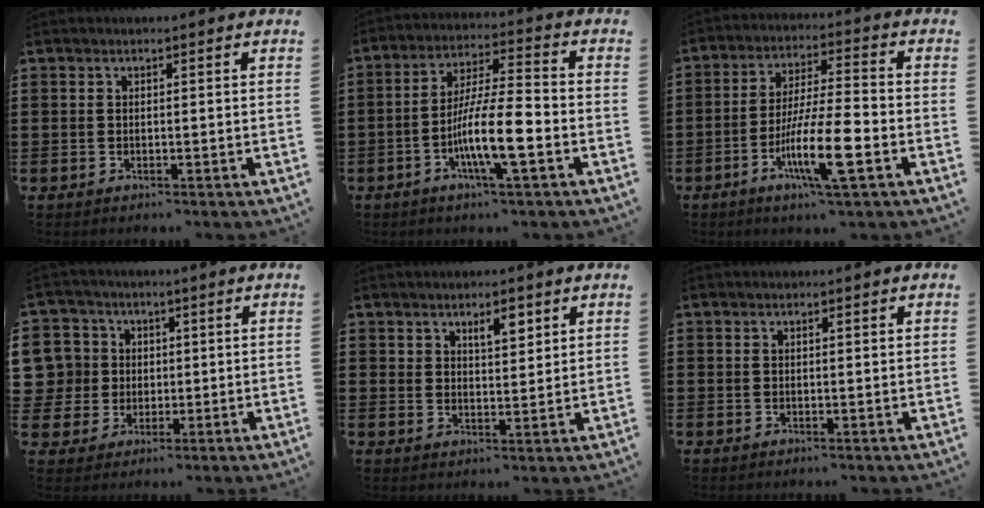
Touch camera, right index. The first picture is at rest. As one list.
[{"total": 10.6, "force": [-3.5, 1.8, 9.9], "torque": [-0.187, -0.005, -0.066]}, {"total": 11.7, "force": [-4.5, 1.9, 10.7], "torque": [-0.212, -0.010, -0.087]}, {"total": 7.1, "force": [0.9, 6.9, 1.0], "torque": [-0.066, 0.015, 0.017]}, {"total": 4.1, "force": [2.7, 1.8, 2.5], "torque": [-0.039, 0.001, 0.043]}, {"total": 0.6, "force": [0.3, 0.1, 0.5], "torque": [-0.011, 0.001, 0.005]}]